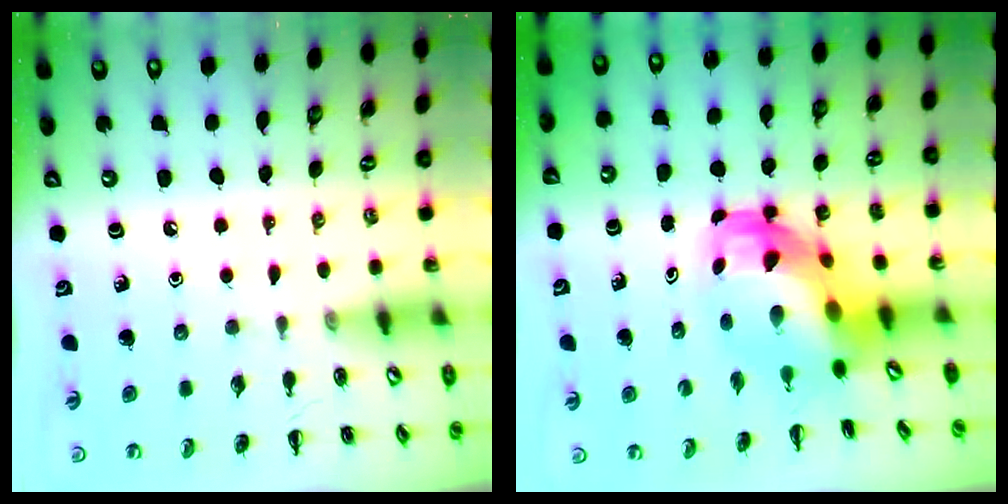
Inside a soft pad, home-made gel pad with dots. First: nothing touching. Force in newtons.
{"total": 6.8, "press": 6.5, "slide": 1.9}